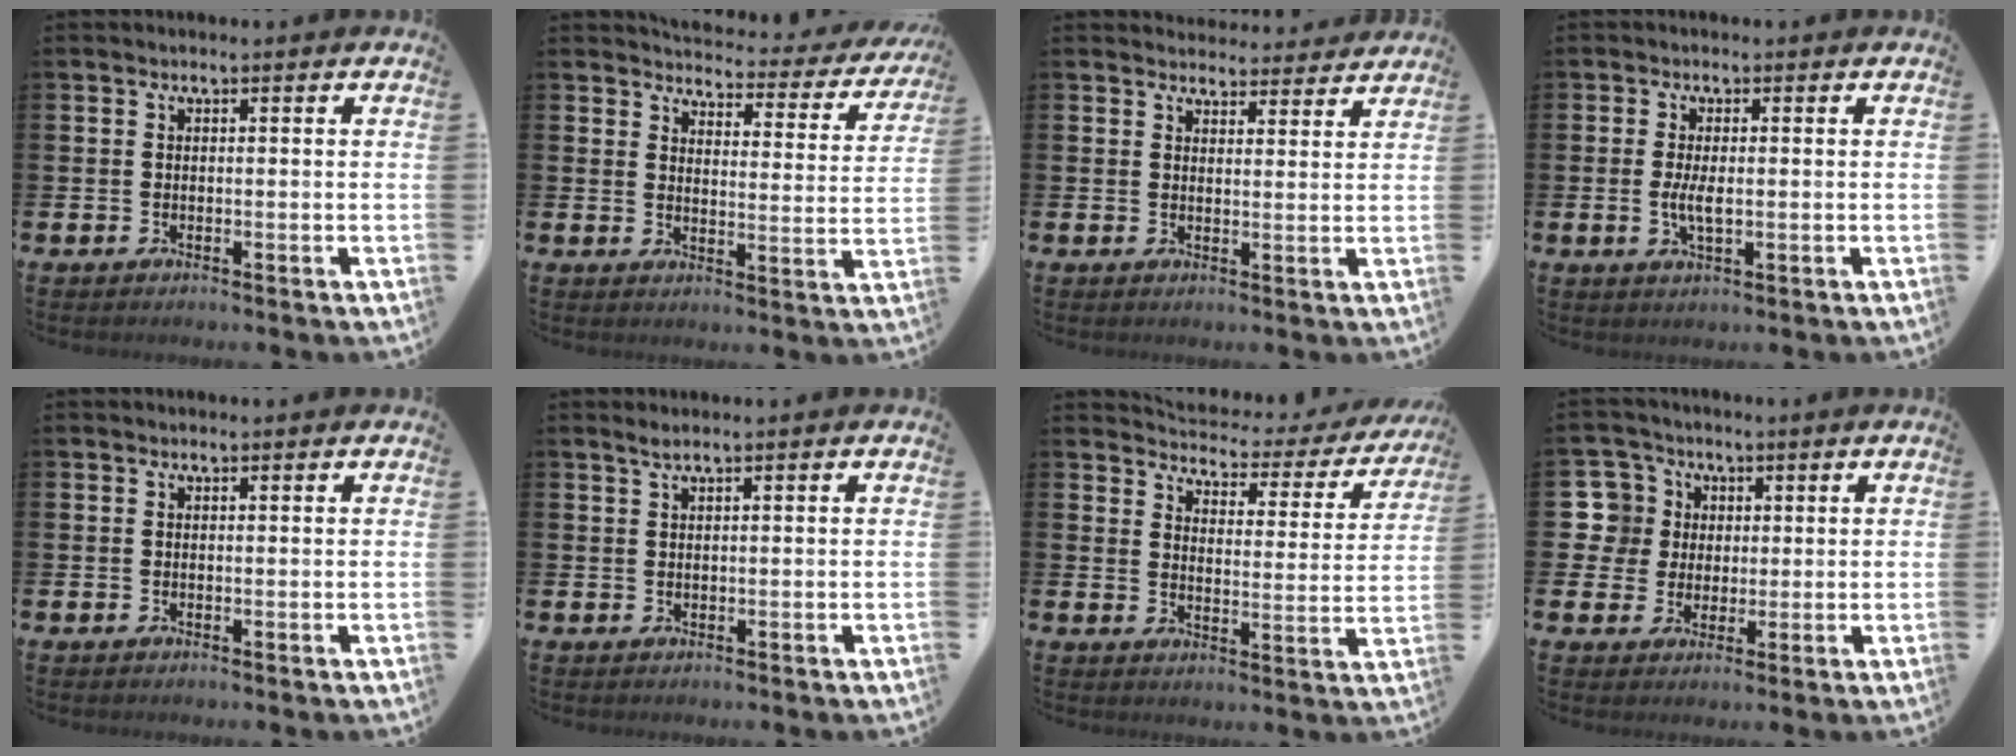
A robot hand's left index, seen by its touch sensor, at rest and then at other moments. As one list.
[{"total": 3.7, "force": [3.5, 1.0, 0.7], "torque": [-0.023, -0.034, 0.052]}, {"total": 3.7, "force": [3.6, 0.9, -0.1], "torque": [0.002, -0.023, 0.065]}, {"total": 3.0, "force": [-0.1, 1.1, 2.8], "torque": [-0.045, -0.001, -0.004]}, {"total": 0.0}, {"total": 1.2, "force": [0.8, 0.0, 0.8], "torque": [-0.015, 0.002, 0.014]}, {"total": 3.1, "force": [2.9, 1.0, 0.6], "torque": [-0.030, -0.032, 0.040]}, {"total": 7.3, "force": [2.4, 6.7, 1.2], "torque": [-0.044, 0.005, 0.046]}]